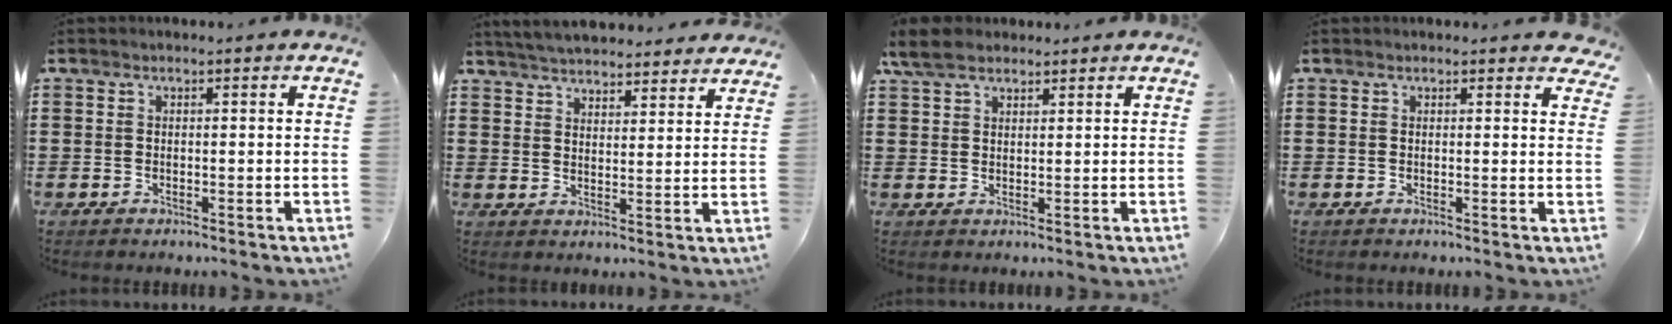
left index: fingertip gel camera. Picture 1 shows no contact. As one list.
[{"total": 4.8, "force": [4.8, 0.2, 0.4], "torque": [-0.027, -0.022, 0.086]}, {"total": 5.0, "force": [3.6, 2.3, 2.6], "torque": [-0.054, 0.002, 0.067]}, {"total": 1.4, "force": [1.3, 0.5, 0.4], "torque": [-0.004, 0.002, 0.023]}]